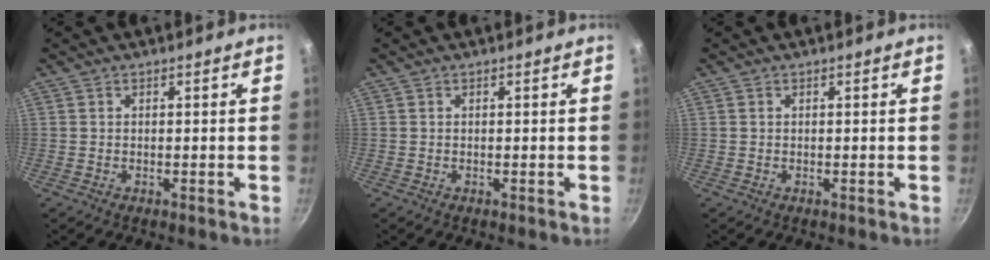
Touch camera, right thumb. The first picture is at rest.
{"total": 0.0}
{"total": 0.0}